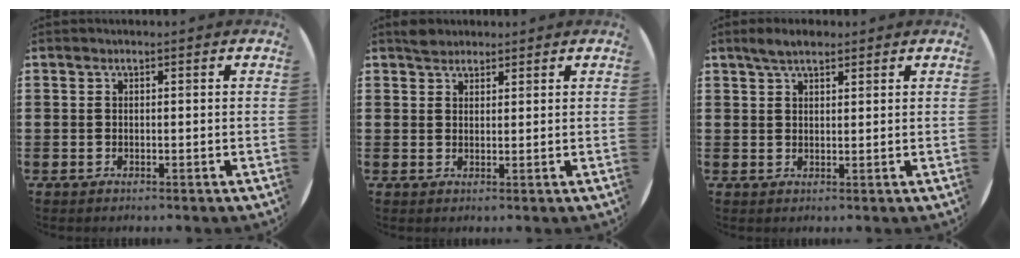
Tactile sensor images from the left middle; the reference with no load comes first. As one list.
[{"total": 2.0, "force": [1.8, 0.8, 0.0], "torque": [0.005, 0.002, 0.035]}, {"total": 3.0, "force": [2.4, 1.0, 1.5], "torque": [-0.025, 0.004, 0.043]}]